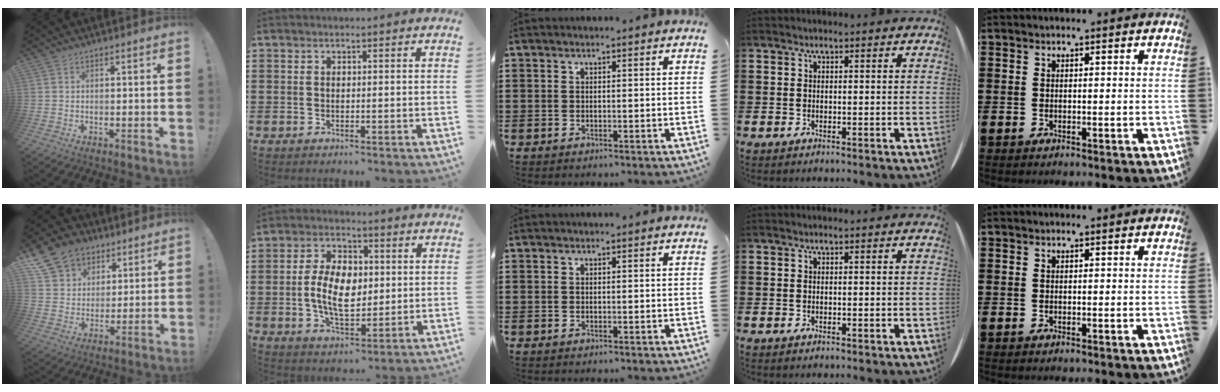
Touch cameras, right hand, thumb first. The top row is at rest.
{"thumb": {"total": 13.7, "force": [7.8, 10.4, 4.5], "torque": [-0.069, -0.044, 0.154]}, "index": {"total": 9.4, "force": [0.0, 5.6, 7.5], "torque": [-0.154, 0.010, -0.003]}}